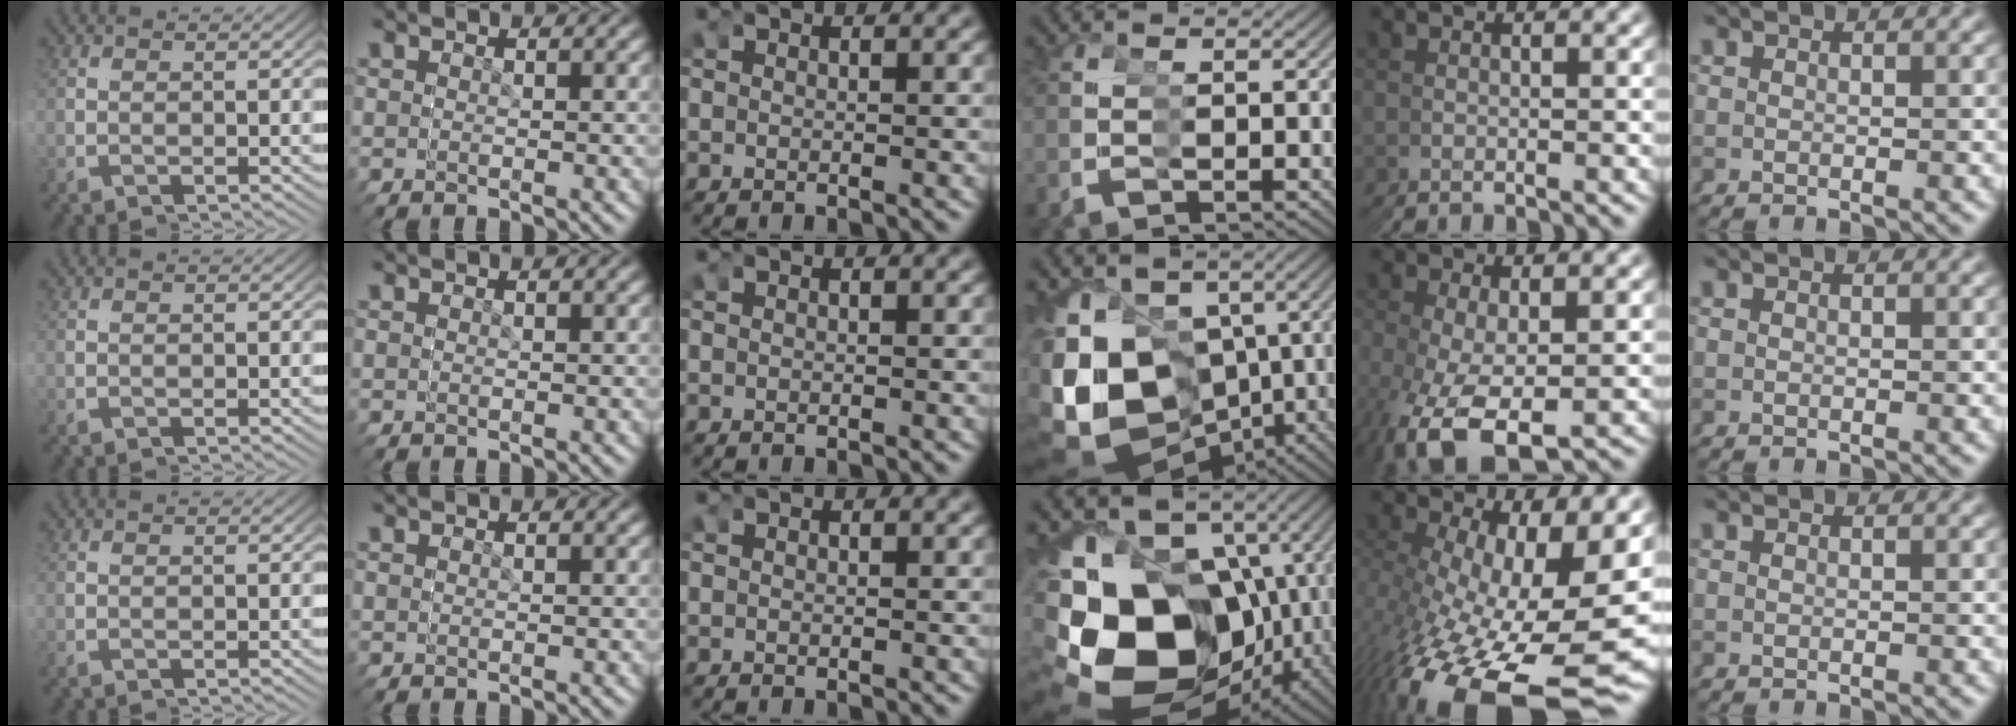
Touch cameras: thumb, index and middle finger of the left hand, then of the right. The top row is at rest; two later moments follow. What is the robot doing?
{"motion": "grasp_and_lifting", "object": "straw"}